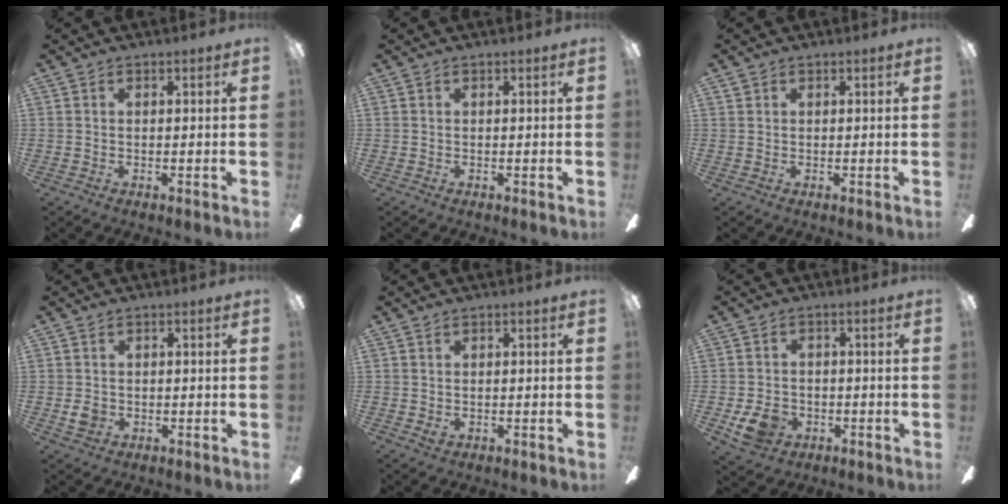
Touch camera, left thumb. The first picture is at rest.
{"total": 0.0}
{"total": 1.1, "force": [0.7, 0.8, 0.2], "torque": [-0.005, 0.002, 0.013]}
{"total": 2.4, "force": [0.0, 2.1, 1.2], "torque": [-0.014, 0.002, -0.002]}
{"total": 1.1, "force": [0.2, 0.9, 0.7], "torque": [-0.013, 0.002, 0.004]}
{"total": 6.8, "force": [-2.5, 5.2, 3.7], "torque": [-0.083, 0.009, -0.046]}